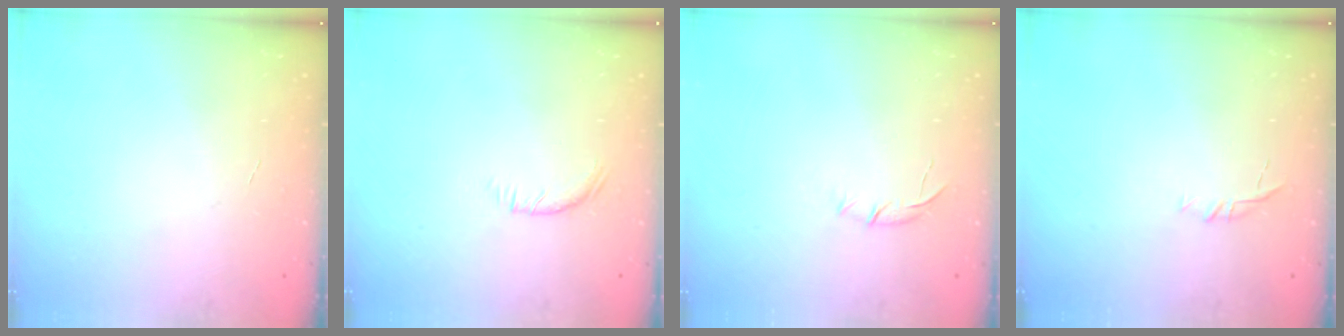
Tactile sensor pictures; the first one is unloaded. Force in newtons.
{"total": 8.0, "press": 7.7, "slide": 2.1}
{"total": 4.2, "press": 4.0, "slide": 1.1}
{"total": 5.6, "press": 5.4, "slide": 1.7}